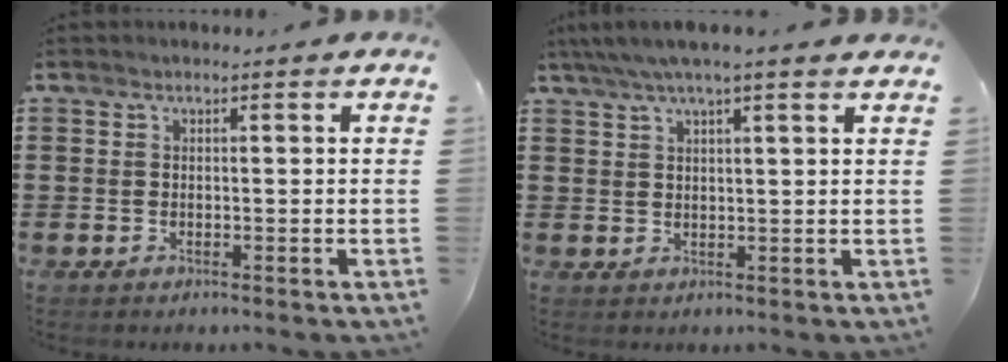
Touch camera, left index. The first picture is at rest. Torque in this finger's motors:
{"motor_torque": [1.31, -0.83, 0.04, -0.11]}